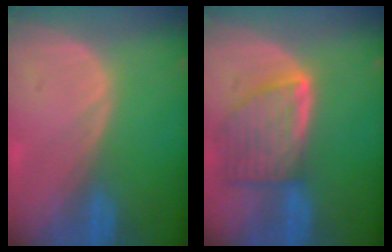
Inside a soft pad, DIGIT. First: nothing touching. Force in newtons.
{"total": 8.0, "press": 7.3, "slide": 3.4}